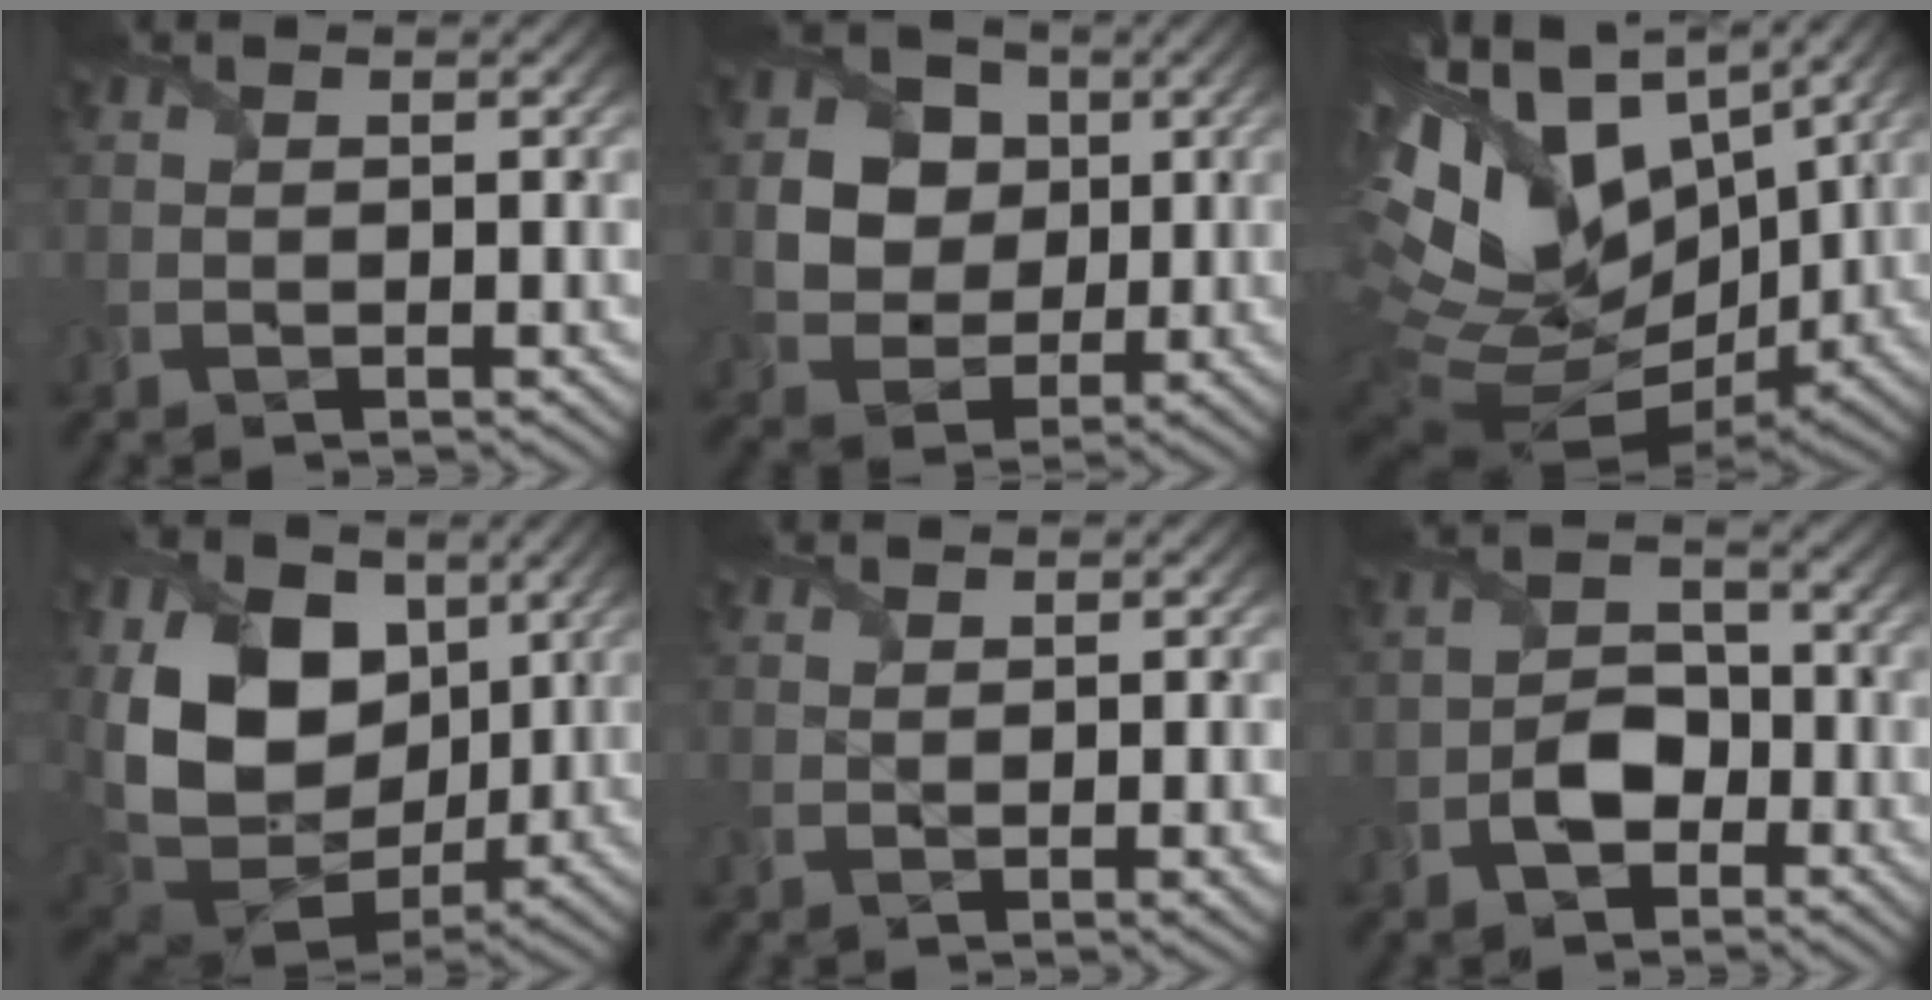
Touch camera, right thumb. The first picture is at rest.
{"total": 9.0, "force": [2.5, 7.6, 4.1], "torque": [-0.119, 0.010, 0.042]}
{"total": 19.3, "force": [5.6, 11.5, 14.5], "torque": [-0.309, 0.018, 0.130]}
{"total": 17.4, "force": [3.5, 12.5, 11.6], "torque": [-0.256, -0.005, 0.079]}
{"total": 1.3, "force": [0.9, 0.4, 0.8], "torque": [-0.014, 0.001, 0.020]}
{"total": 4.6, "force": [-2.2, 3.1, 2.7], "torque": [-0.048, 0.005, -0.045]}